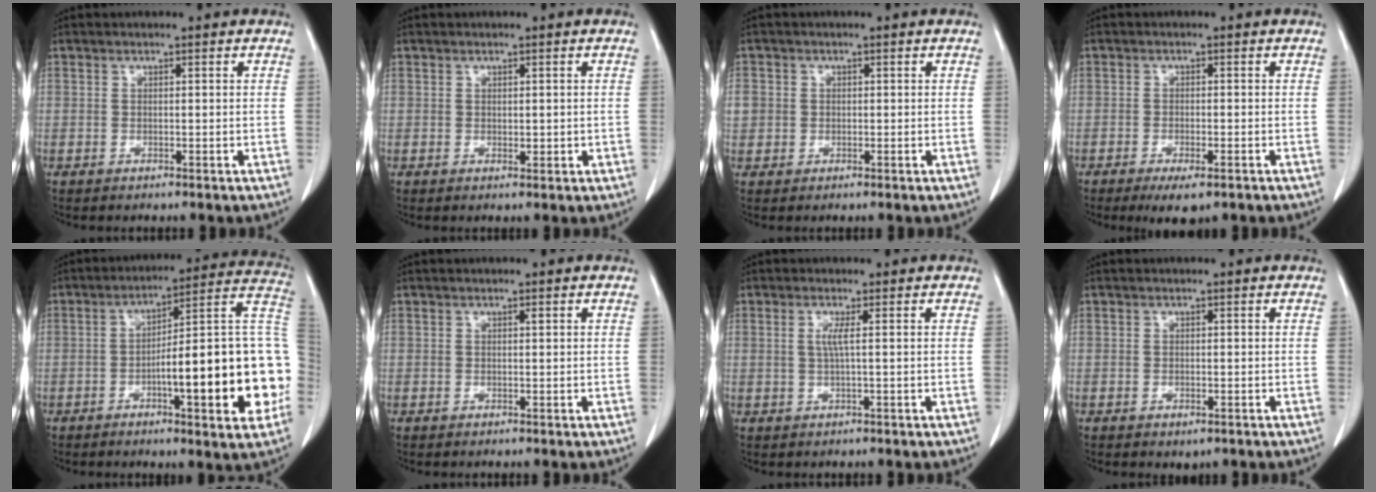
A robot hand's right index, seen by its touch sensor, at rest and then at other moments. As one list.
[{"total": 1.2, "force": [0.0, 0.6, 1.0], "torque": [-0.012, -0.004, 0.005]}, {"total": 3.7, "force": [0.3, 3.5, 1.1], "torque": [-0.032, 0.011, 0.011]}, {"total": 4.5, "force": [-2.8, 1.2, 3.3], "torque": [-0.051, -0.008, -0.037]}, {"total": 21.3, "force": [-4.4, 3.0, 20.6], "torque": [-0.216, 0.031, -0.054]}, {"total": 0.0}, {"total": 1.9, "force": [0.3, -0.3, 1.8], "torque": [-0.041, 0.001, 0.005]}, {"total": 1.3, "force": [-0.6, 0.7, 0.9], "torque": [-0.012, -0.001, -0.001]}]